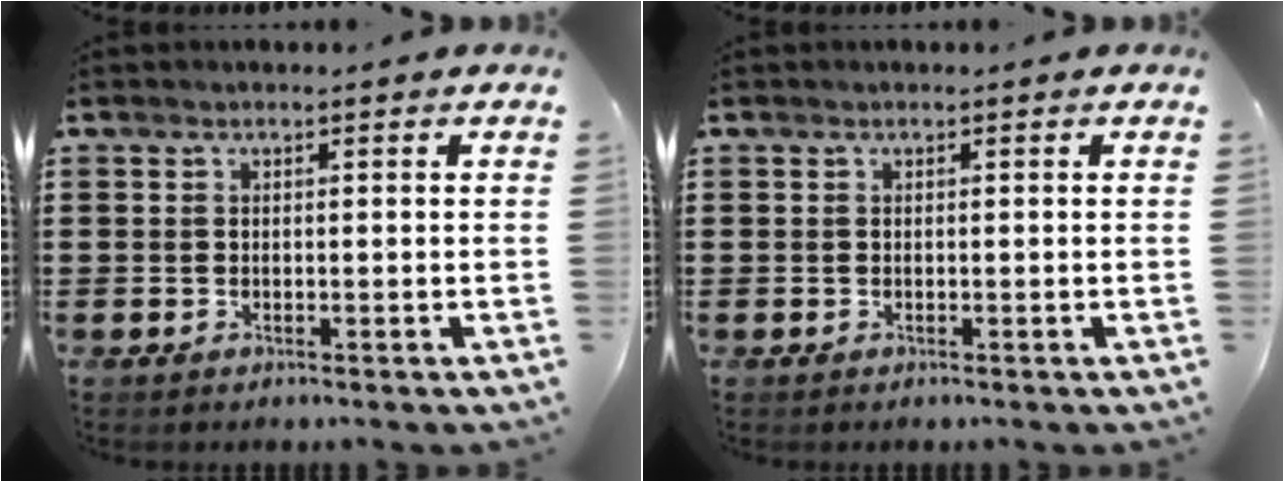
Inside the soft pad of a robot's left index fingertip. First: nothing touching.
{"total": 0.0}